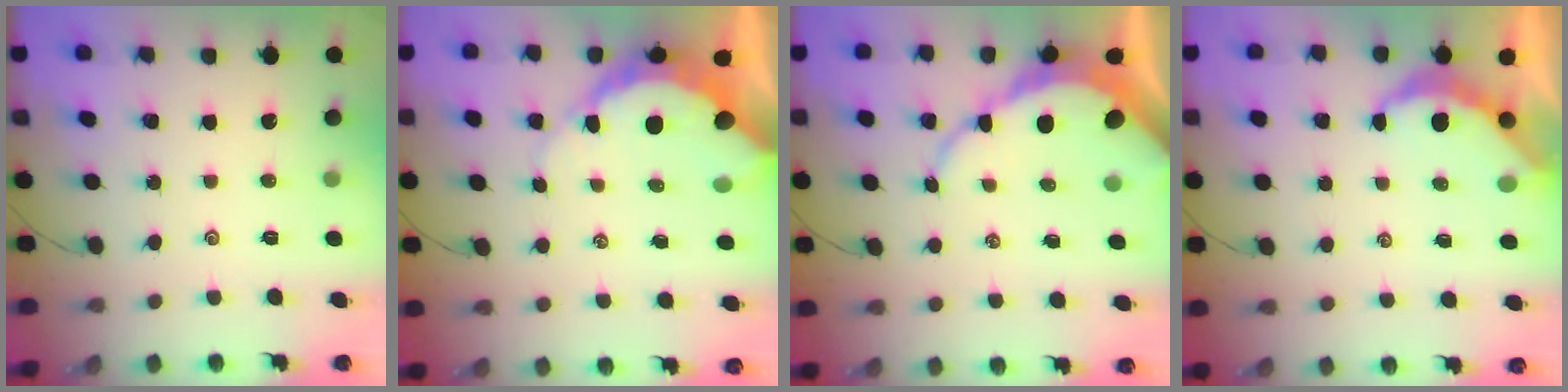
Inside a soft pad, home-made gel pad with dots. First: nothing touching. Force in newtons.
{"total": 10.6, "press": 10.5, "slide": 1.2}
{"total": 10.4, "press": 10.3, "slide": 0.9}
{"total": 5.5, "press": 5.5, "slide": 0.5}